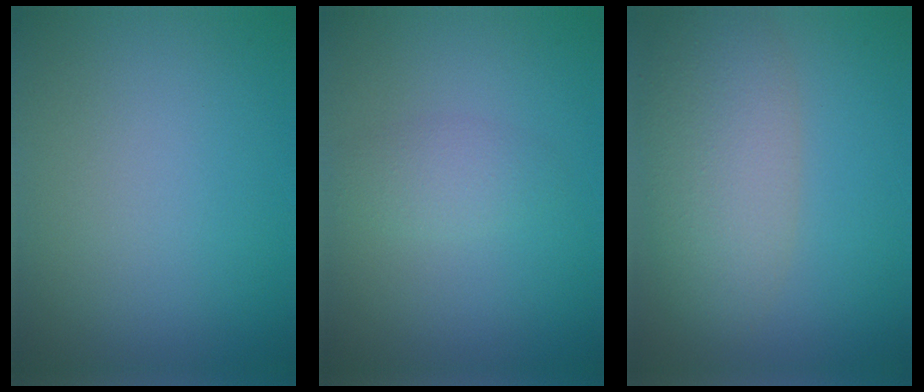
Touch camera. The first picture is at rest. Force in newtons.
{"total": 1.8, "press": 1.8, "slide": 0.1}
{"total": 6.1, "press": 6.0, "slide": 0.5}